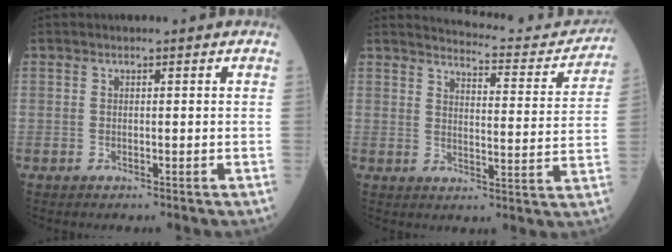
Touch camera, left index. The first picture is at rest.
{"total": 14.3, "force": [13.5, 2.9, 3.6], "torque": [-0.027, -0.031, 0.144]}